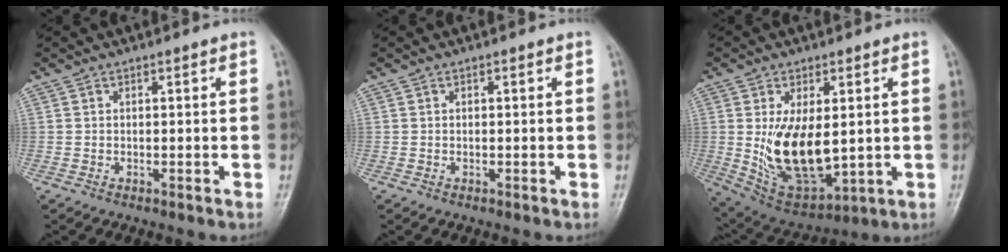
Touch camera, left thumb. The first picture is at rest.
{"total": 0.0}
{"total": 14.8, "force": [0.5, 7.8, 12.5], "torque": [-0.198, -0.022, 0.033]}